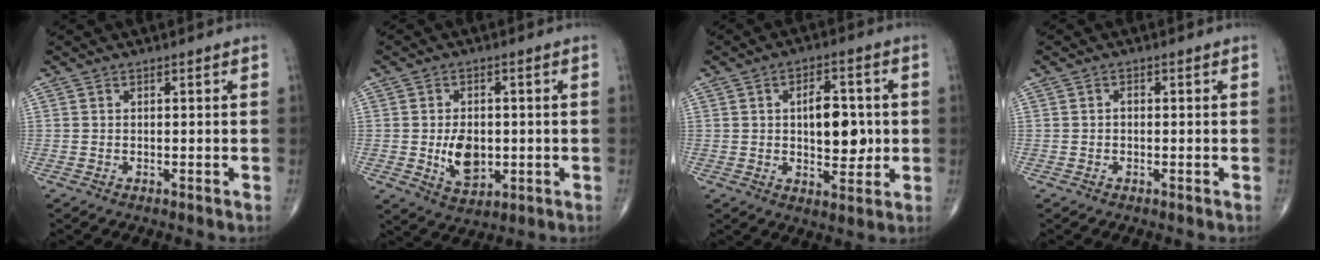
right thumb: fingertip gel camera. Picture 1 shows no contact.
{"total": 7.6, "force": [-0.8, 4.9, 5.7], "torque": [-0.077, -0.007, -0.004]}
{"total": 9.6, "force": [0.6, 5.2, 8.1], "torque": [-0.091, 0.001, 0.013]}
{"total": 0.8, "force": [-0.1, 0.6, 0.6], "torque": [-0.002, 0.003, -0.005]}